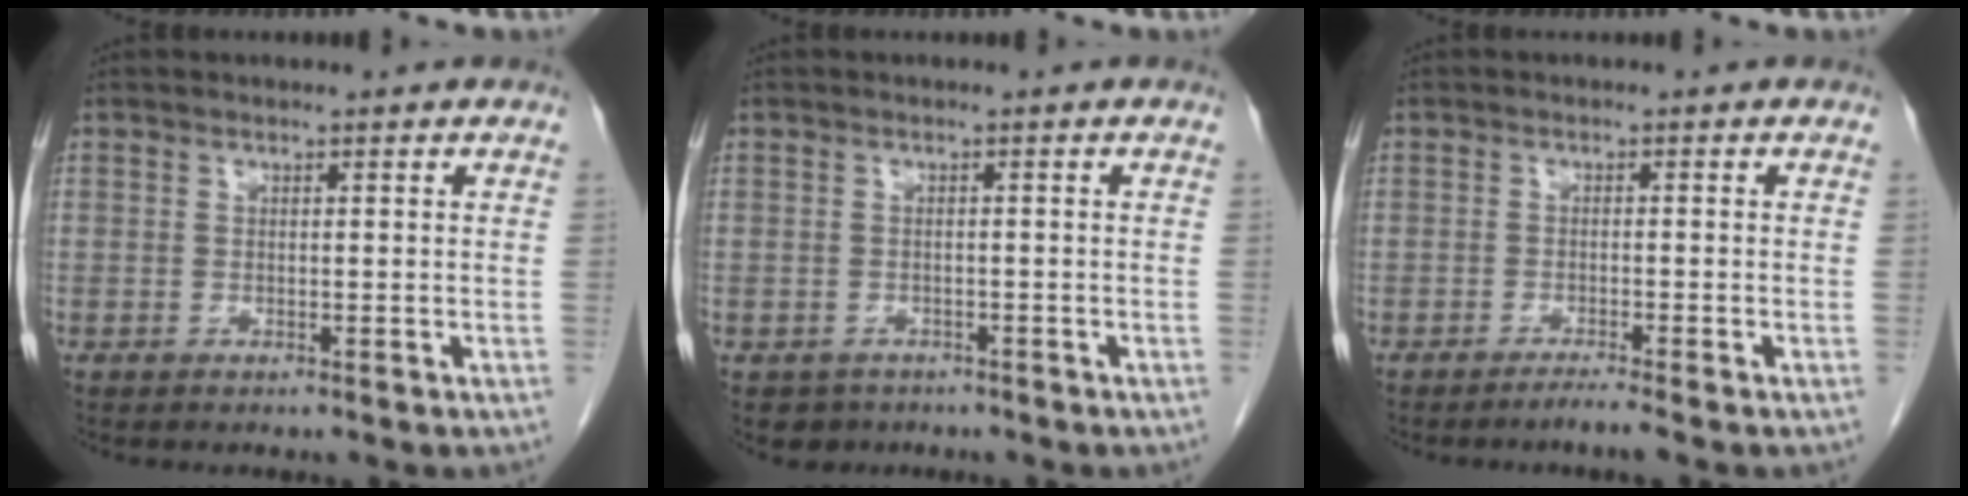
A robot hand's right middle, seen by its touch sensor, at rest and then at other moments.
{"total": 2.6, "force": [-1.7, 1.9, 0.0], "torque": [-0.007, 0.004, -0.026]}
{"total": 1.9, "force": [-1.5, -0.6, 0.9], "torque": [-0.022, -0.002, -0.030]}